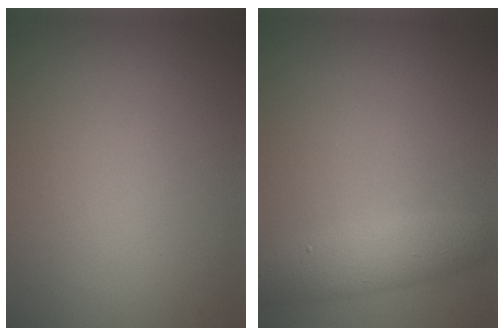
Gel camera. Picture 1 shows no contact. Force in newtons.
{"total": 2.7, "press": 2.7, "slide": 0.1}